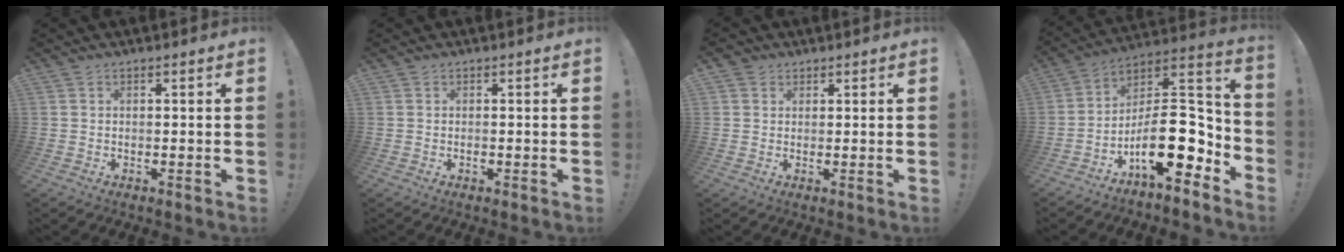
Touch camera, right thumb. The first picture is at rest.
{"total": 0.5, "force": [-0.5, 0.2, 0.1], "torque": [0.001, -0.001, -0.009]}
{"total": 2.4, "force": [1.5, 1.8, 0.3], "torque": [-0.005, -0.003, 0.027]}
{"total": 20.7, "force": [-6.7, 9.7, 17.1], "torque": [-0.279, 0.031, -0.103]}